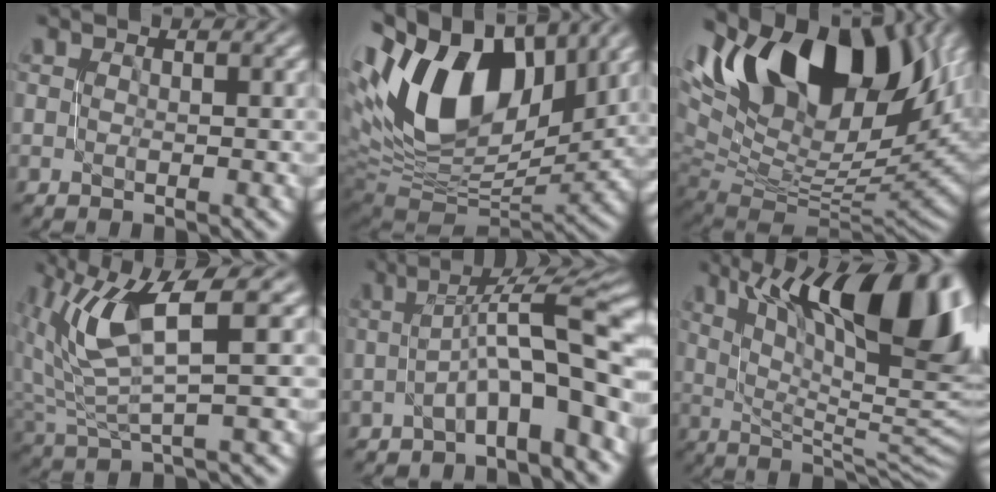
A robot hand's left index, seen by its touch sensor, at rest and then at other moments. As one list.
[{"total": 14.9, "force": [5.1, 9.0, 10.7], "torque": [-0.209, 0.021, 0.092]}, {"total": 16.6, "force": [8.3, 8.3, 11.8], "torque": [-0.195, 0.030, 0.144]}, {"total": 6.4, "force": [2.4, 1.6, 5.7], "torque": [-0.130, 0.002, 0.051]}, {"total": 8.5, "force": [-1.7, 1.8, 8.1], "torque": [-0.113, 0.028, -0.033]}, {"total": 16.0, "force": [7.1, 5.6, 13.2], "torque": [-0.174, 0.015, 0.124]}]